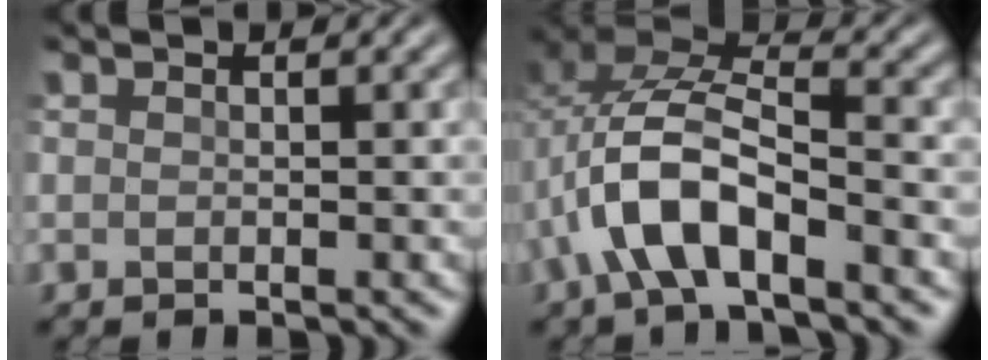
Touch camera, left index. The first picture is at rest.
{"total": 7.5, "force": [-2.9, 3.3, 6.1], "torque": [-0.124, 0.011, -0.056]}